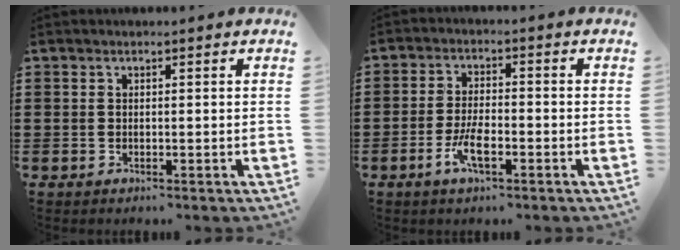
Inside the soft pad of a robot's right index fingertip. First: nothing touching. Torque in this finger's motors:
{"motor_torque": [1.11, 1.03, 0.30, 0.07]}